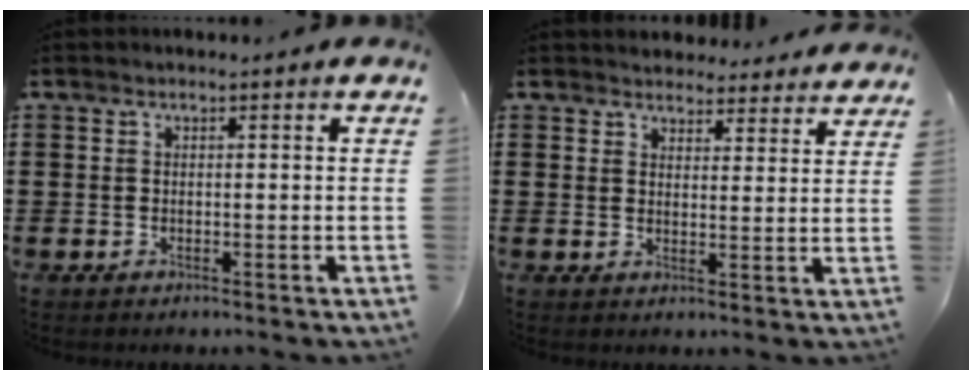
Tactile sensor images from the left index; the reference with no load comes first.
{"total": 3.8, "force": [3.7, 0.7, -0.1], "torque": [-0.004, -0.016, 0.068]}